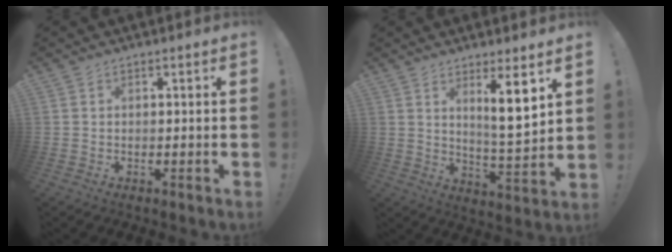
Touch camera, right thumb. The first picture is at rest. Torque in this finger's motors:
{"motor_torque": [-0.45, 0.85, 0.05, 0.04, 0.08]}